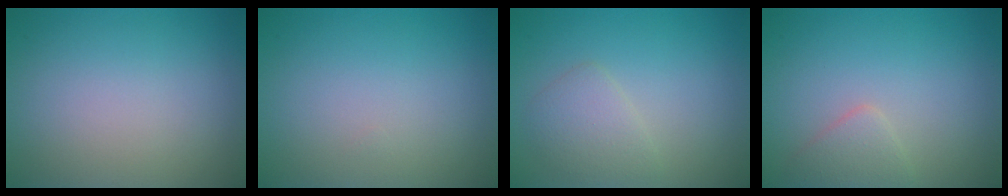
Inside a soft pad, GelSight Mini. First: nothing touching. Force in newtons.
{"total": 0.0}
{"total": 2.2, "press": 2.2, "slide": 0.0}
{"total": 1.7, "press": 1.7, "slide": 0.1}